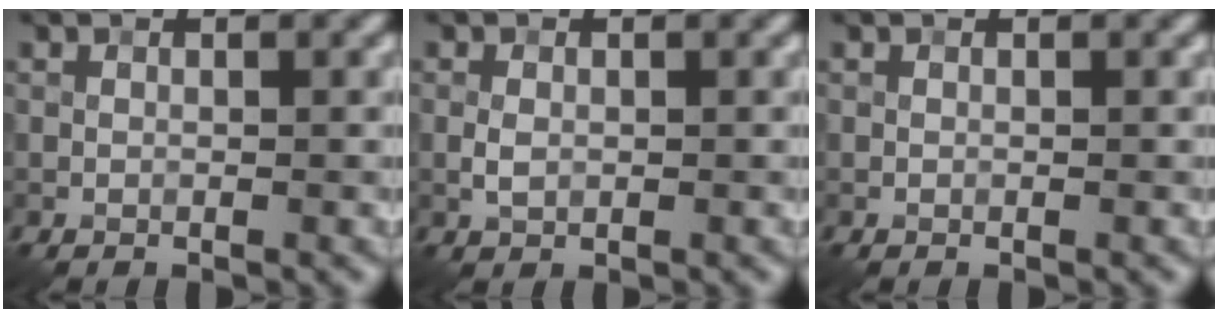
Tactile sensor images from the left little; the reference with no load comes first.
{"total": 1.3, "force": [-0.1, 0.9, 0.9], "torque": [-0.021, 0.000, -0.001]}
{"total": 0.0}